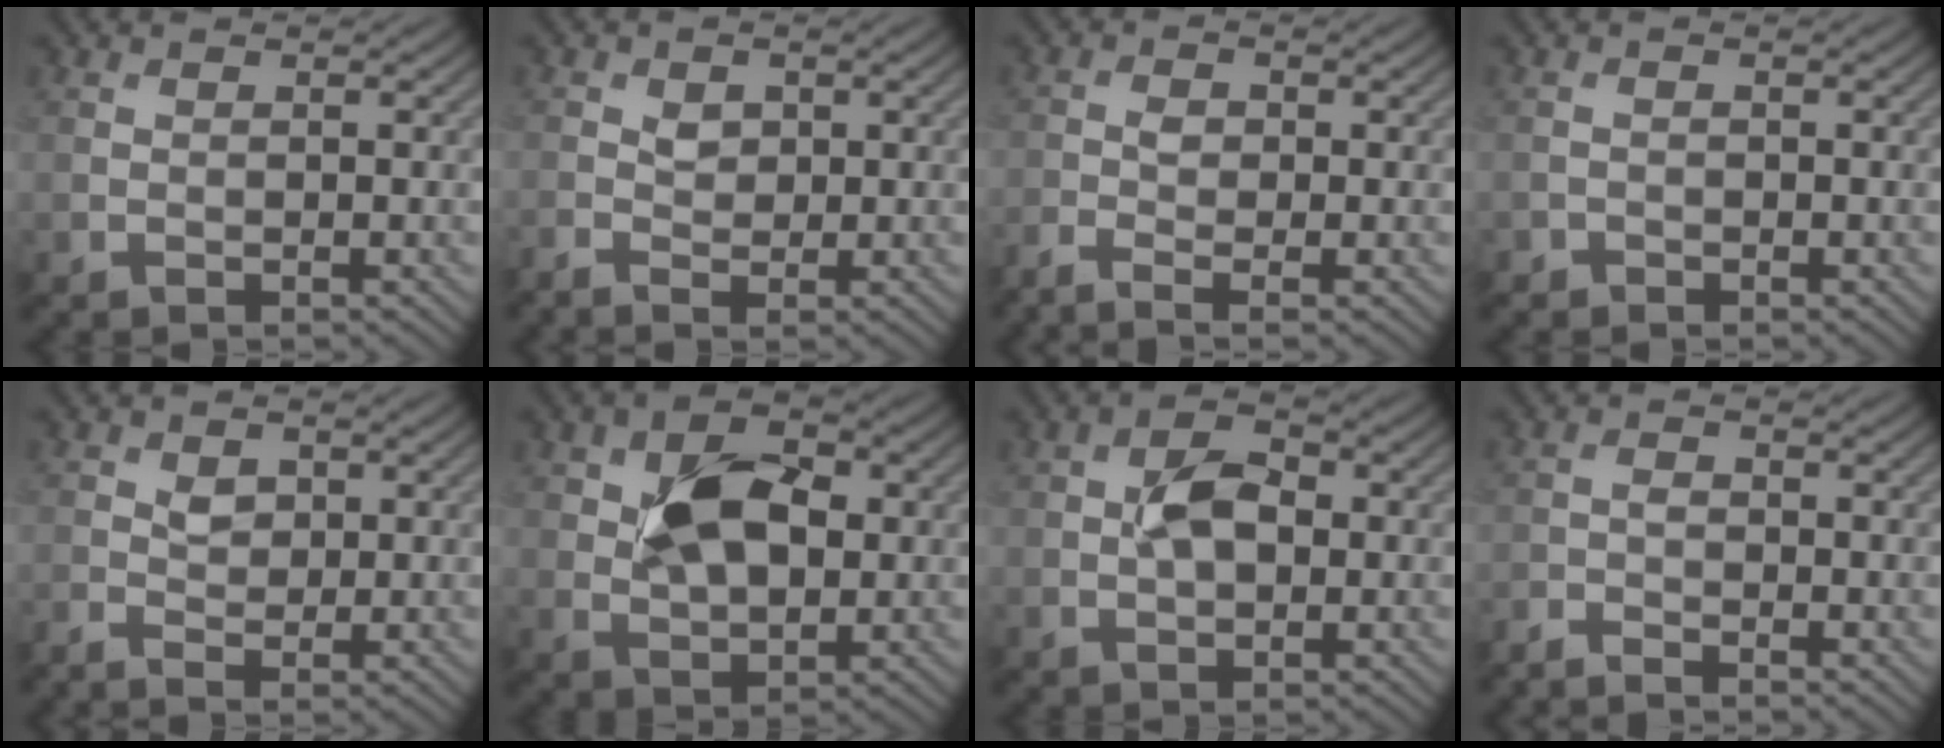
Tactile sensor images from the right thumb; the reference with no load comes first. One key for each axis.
{"total": 1.8, "fx": -0.2, "fy": 1.4, "fz": 1.1, "tx": -0.025, "ty": 0.002, "tz": -0.007}
{"total": 2.7, "fx": -1.6, "fy": 0.8, "fz": 2.0, "tx": -0.046, "ty": -0.002, "tz": -0.040}
{"total": 0.7, "fx": -0.6, "fy": 0.4, "fz": 0.0, "tx": 0.002, "ty": -0.002, "tz": -0.013}
{"total": 1.8, "fx": -0.2, "fy": 1.3, "fz": 1.2, "tx": -0.027, "ty": 0.003, "tz": -0.007}
{"total": 8.8, "fx": 1.4, "fy": 5.4, "fz": 6.8, "tx": -0.123, "ty": 0.007, "tz": 0.019}
{"total": 4.8, "fx": 0.3, "fy": 2.9, "fz": 3.8, "tx": -0.074, "ty": 0.004, "tz": 0.001}
{"total": 2.5, "fx": -2.3, "fy": 0.4, "fz": 0.9, "tx": -0.021, "ty": -0.005, "tz": -0.051}